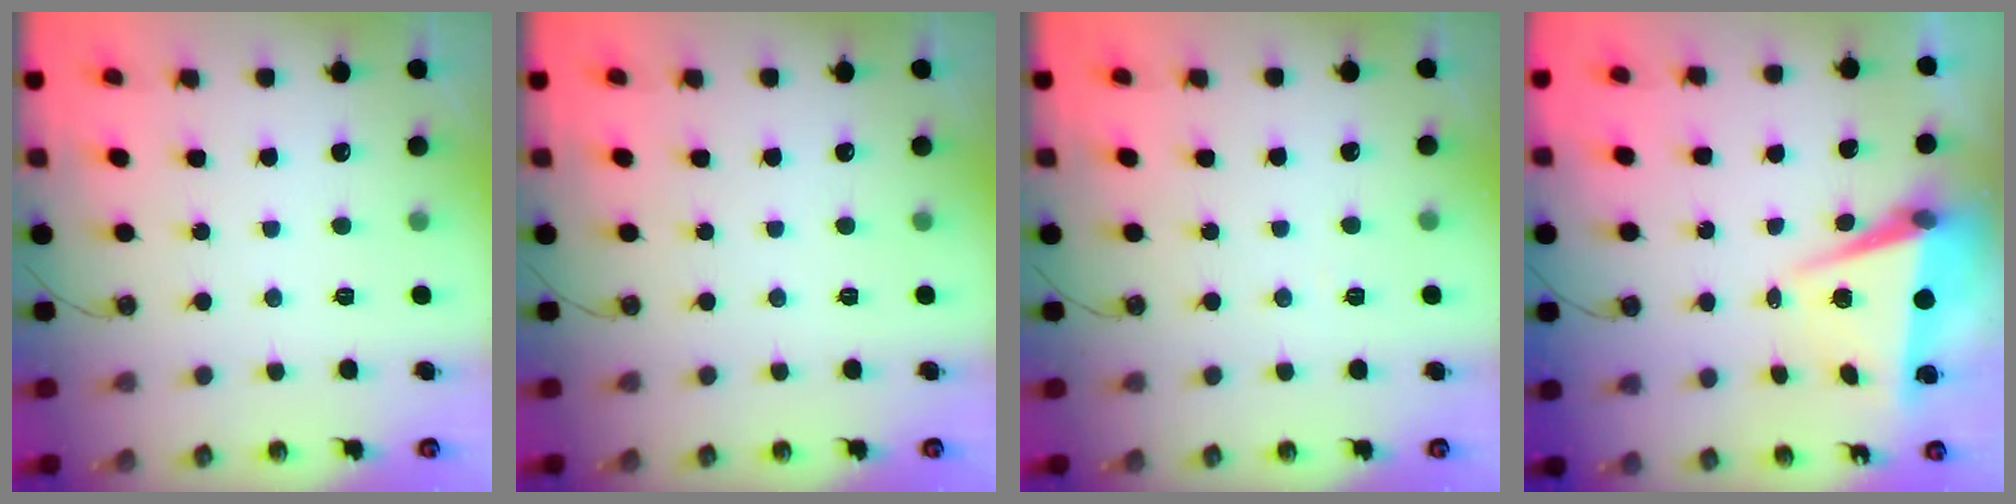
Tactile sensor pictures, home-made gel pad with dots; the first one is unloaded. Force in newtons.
{"total": 0.0}
{"total": 3.5, "press": 3.3, "slide": 1.3}
{"total": 6.8, "press": 6.0, "slide": 3.2}